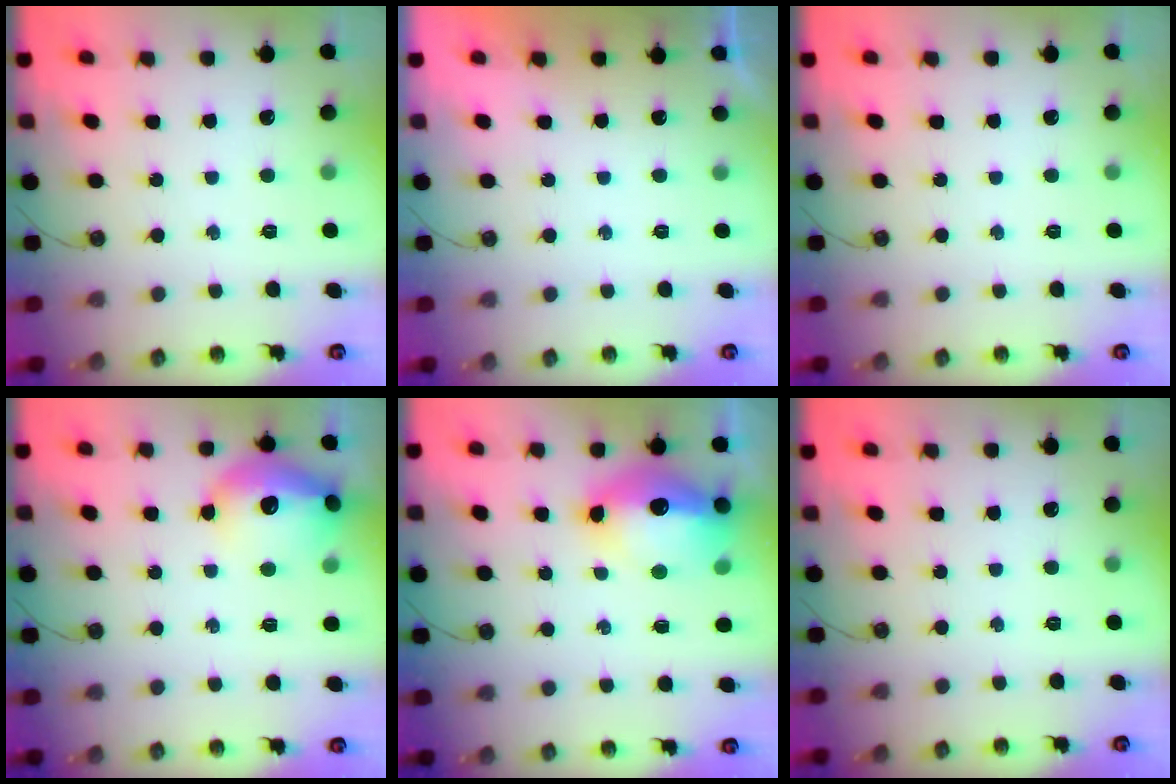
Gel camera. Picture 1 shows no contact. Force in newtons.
{"total": 0.0}
{"total": 0.0}
{"total": 17.2, "press": 17.2, "slide": 1.4}
{"total": 16.4, "press": 16.3, "slide": 1.9}
{"total": 0.0}